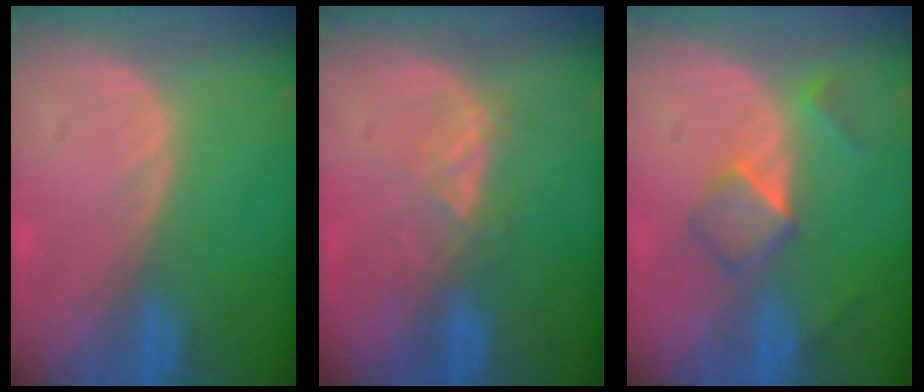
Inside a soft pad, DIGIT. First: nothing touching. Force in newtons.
{"total": 2.9, "press": 2.8, "slide": 0.7}
{"total": 5.2, "press": 4.5, "slide": 2.6}